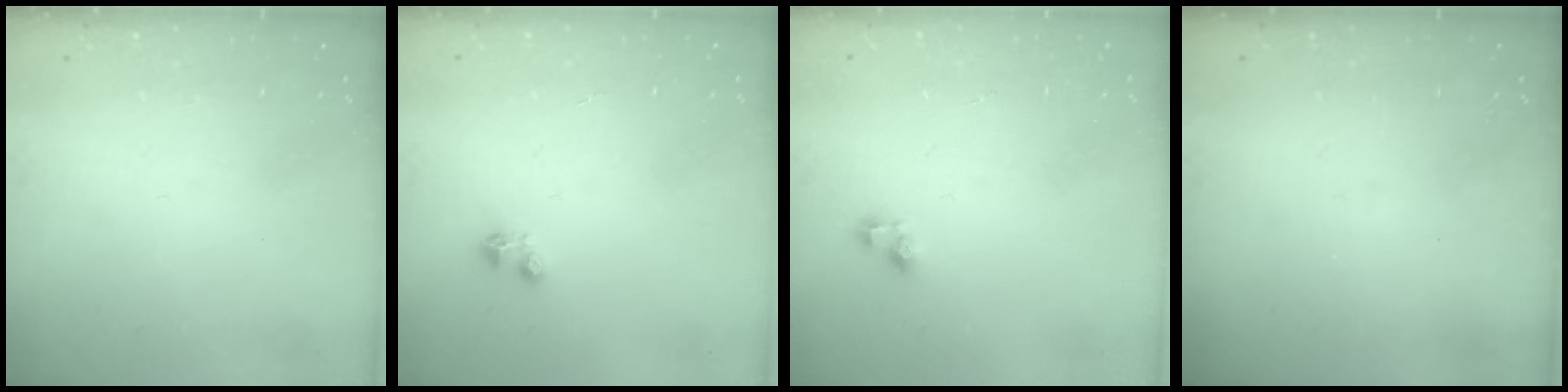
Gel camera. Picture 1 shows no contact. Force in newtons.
{"total": 2.8, "press": 2.8, "slide": 0.4}
{"total": 3.9, "press": 3.9, "slide": 0.6}
{"total": 0.0}